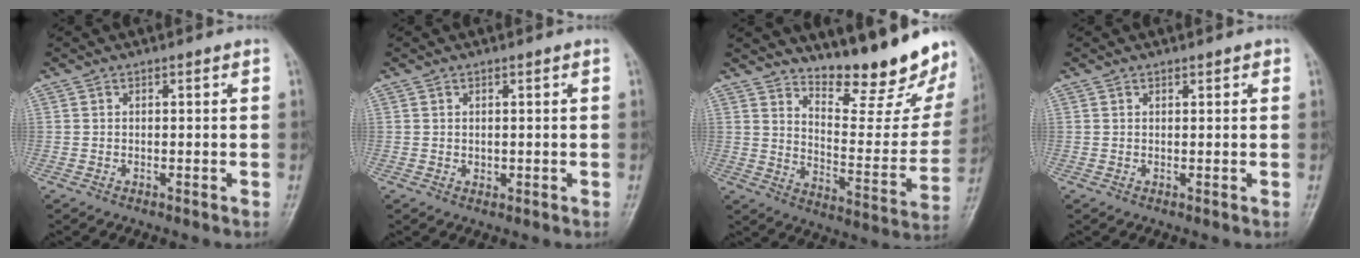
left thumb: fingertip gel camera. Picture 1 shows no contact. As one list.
[{"total": 0.8, "force": [0.2, 0.6, 0.4], "torque": [-0.003, -0.002, 0.005]}, {"total": 19.9, "force": [16.8, 4.3, 9.8], "torque": [-0.102, -0.142, 0.238]}, {"total": 0.8, "force": [0.6, 0.4, 0.4], "torque": [-0.001, -0.002, 0.006]}]